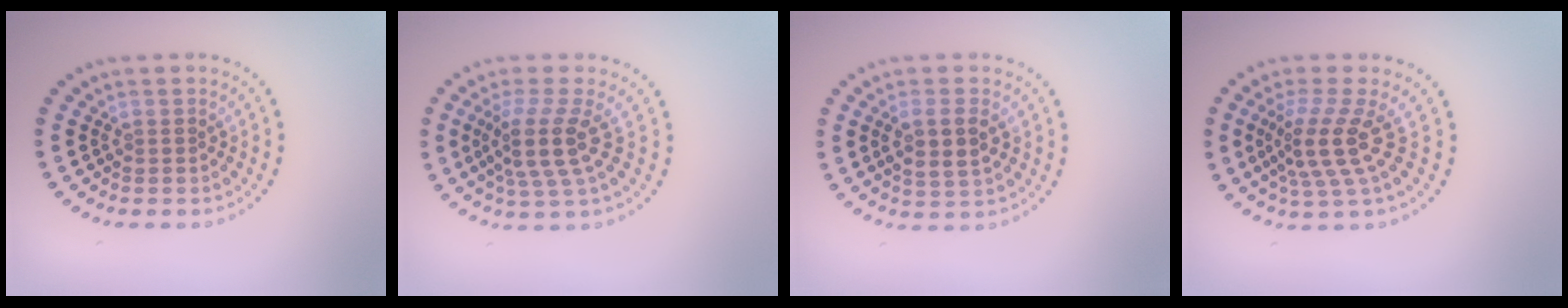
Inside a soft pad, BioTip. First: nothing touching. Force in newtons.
{"total": 3.9, "press": 2.9, "slide": 2.6}
{"total": 3.0, "press": 2.8, "slide": 0.9}
{"total": 4.1, "press": 2.9, "slide": 2.9}